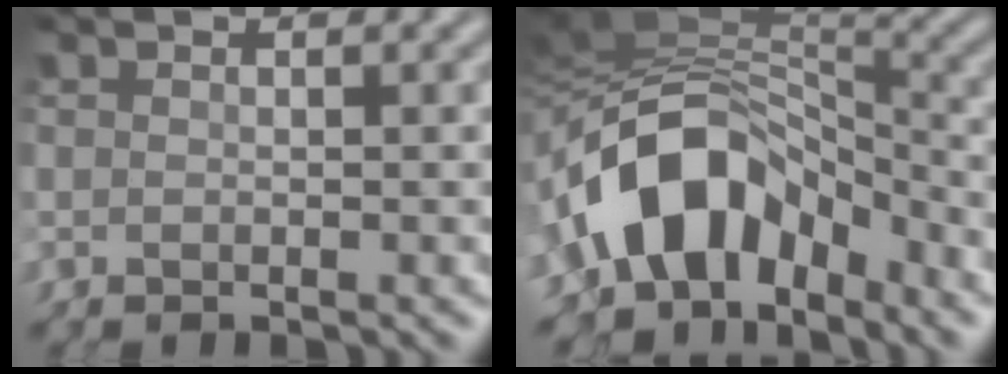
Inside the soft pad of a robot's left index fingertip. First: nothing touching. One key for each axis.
{"total": 10.1, "fx": -3.6, "fy": 6.2, "fz": 7.2, "tx": -0.120, "ty": 0.018, "tz": -0.065}